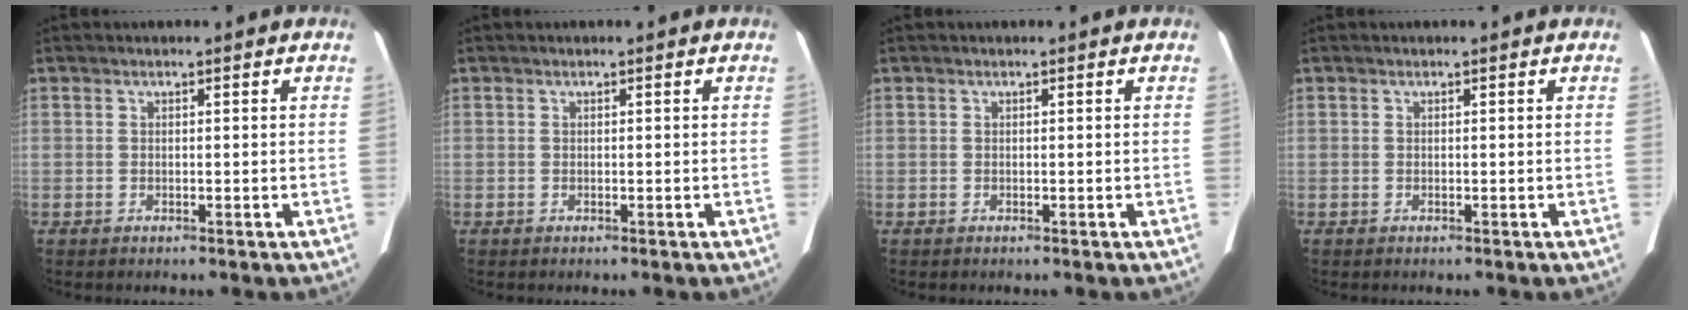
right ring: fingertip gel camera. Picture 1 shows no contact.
{"total": 0.0}
{"total": 0.0}
{"total": 0.0}